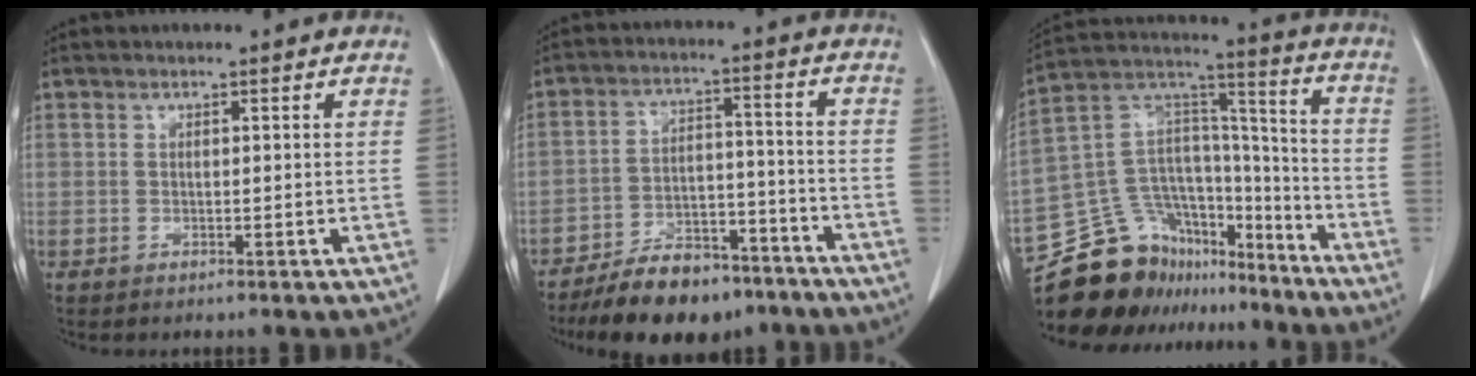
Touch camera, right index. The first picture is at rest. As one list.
[{"total": 12.6, "force": [-10.0, 5.2, 5.5], "torque": [-0.081, 0.019, -0.161]}, {"total": 21.8, "force": [-18.2, 9.9, 6.7], "torque": [-0.143, 0.054, -0.297]}]